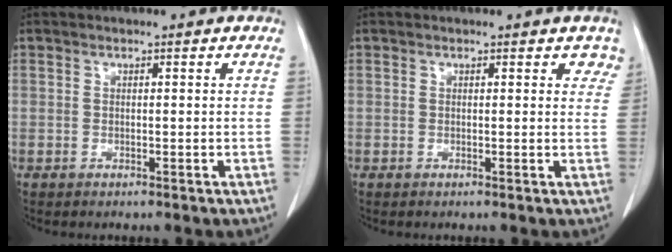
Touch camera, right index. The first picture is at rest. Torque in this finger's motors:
{"motor_torque": [0.02, 0.00, 0.00, 0.00]}